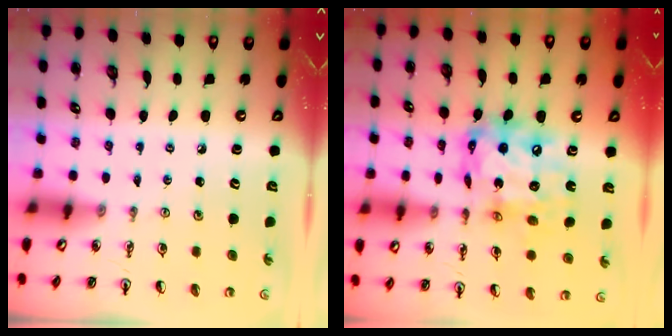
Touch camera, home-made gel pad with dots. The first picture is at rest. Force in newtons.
{"total": 17.1, "press": 17.1, "slide": 1.8}